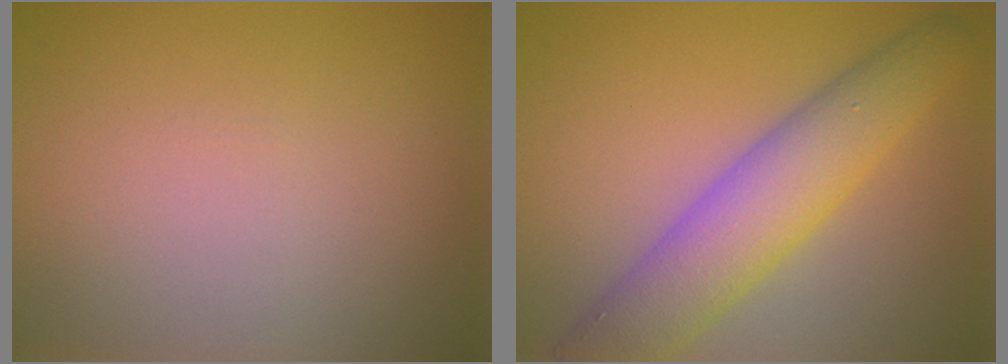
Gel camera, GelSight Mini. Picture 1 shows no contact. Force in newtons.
{"total": 6.8, "press": 6.8, "slide": 0.3}